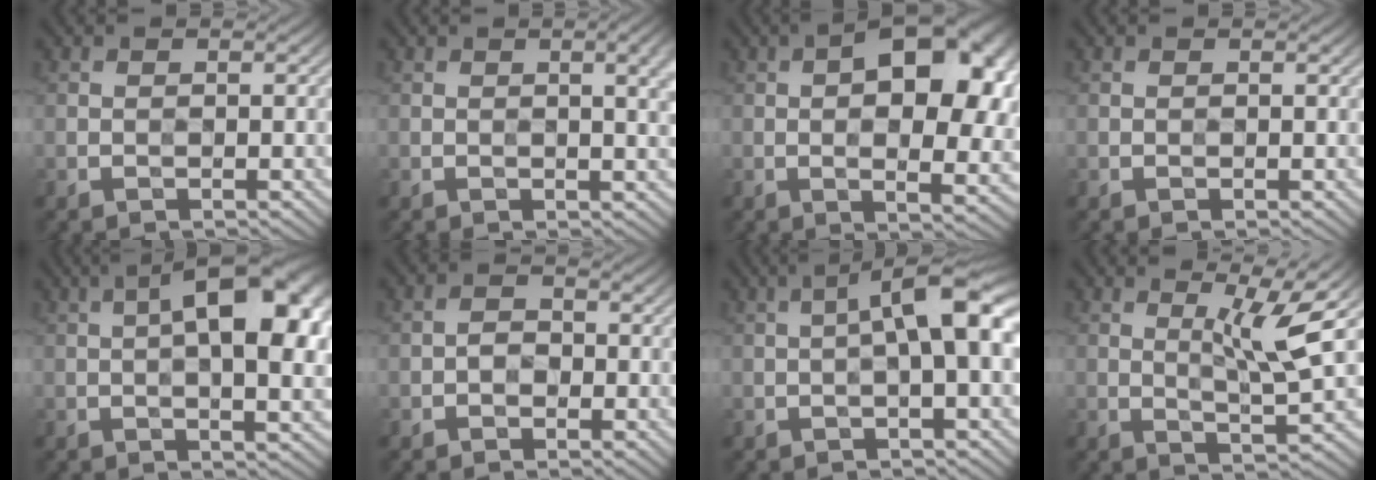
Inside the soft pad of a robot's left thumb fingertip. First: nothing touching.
{"total": 4.0, "force": [1.2, 1.0, 3.7], "torque": [-0.051, 0.005, 0.018]}
{"total": 17.2, "force": [4.4, 9.0, 14.0], "torque": [-0.180, 0.028, 0.046]}
{"total": 0.0}
{"total": 13.0, "force": [2.4, 5.5, 11.6], "torque": [-0.148, 0.023, 0.017]}
{"total": 1.5, "force": [-0.7, 1.2, 0.5], "torque": [-0.011, 0.002, -0.018]}
{"total": 7.2, "force": [0.7, 1.7, 7.0], "torque": [-0.111, 0.021, 0.003]}
{"total": 6.4, "force": [2.3, 0.9, 5.9], "torque": [-0.100, -0.004, 0.040]}